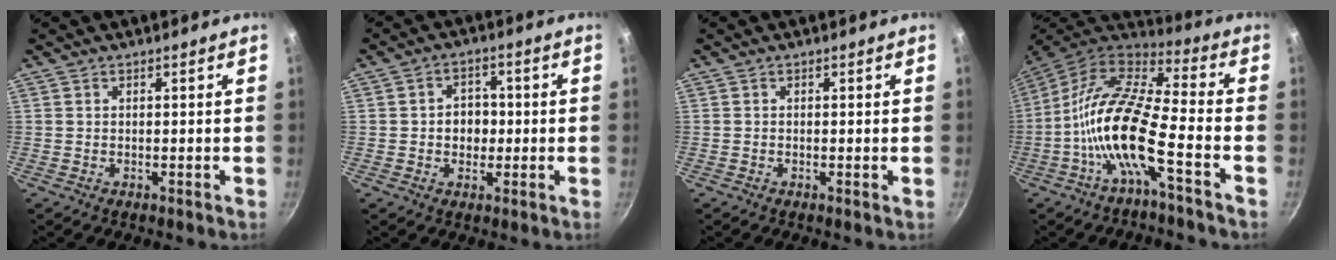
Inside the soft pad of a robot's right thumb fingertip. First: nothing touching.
{"total": 5.5, "force": [-0.3, 4.5, 3.1], "torque": [-0.014, 0.007, -0.007]}
{"total": 0.0}
{"total": 16.0, "force": [-5.6, 4.3, 14.4], "torque": [-0.272, 0.049, -0.128]}